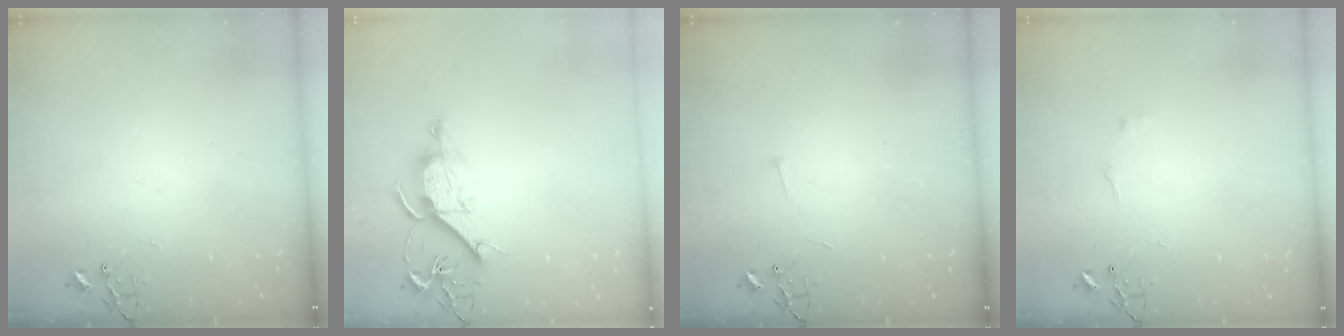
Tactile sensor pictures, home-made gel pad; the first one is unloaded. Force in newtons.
{"total": 9.8, "press": 9.8, "slide": 0.6}
{"total": 3.0, "press": 2.9, "slide": 0.3}
{"total": 4.8, "press": 4.8, "slide": 0.7}